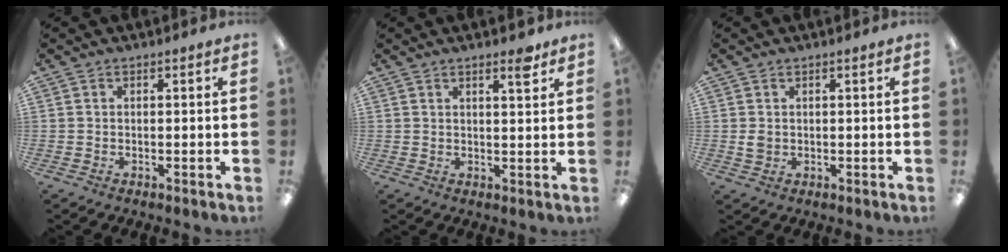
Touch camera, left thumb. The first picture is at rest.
{"total": 3.8, "force": [2.8, 0.7, 2.4], "torque": [-0.022, -0.018, 0.042]}
{"total": 1.8, "force": [0.4, 1.5, 0.9], "torque": [-0.011, -0.002, 0.006]}